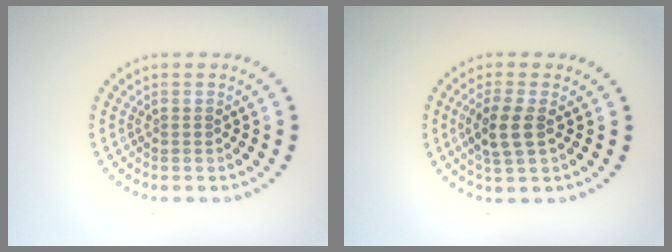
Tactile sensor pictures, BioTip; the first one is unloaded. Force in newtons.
{"total": 2.9, "press": 2.7, "slide": 1.0}